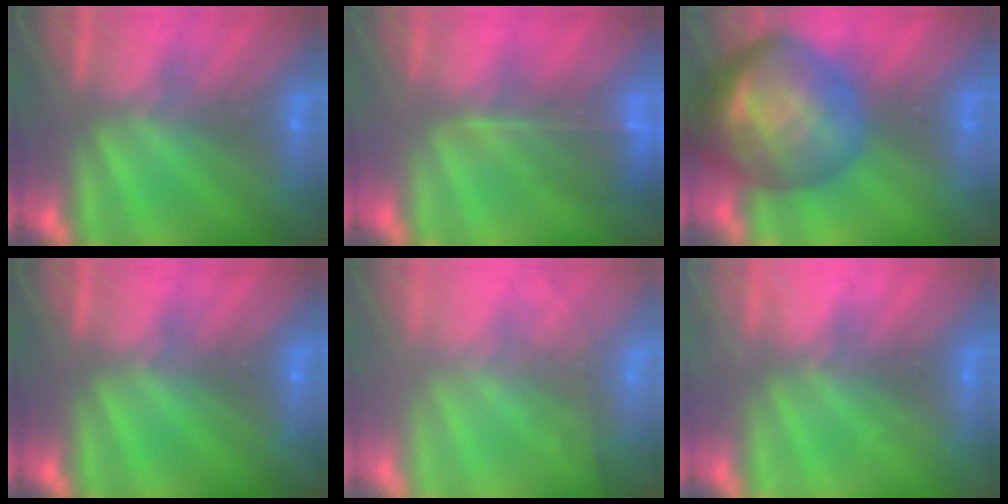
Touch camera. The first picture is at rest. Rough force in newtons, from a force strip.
{"total": 7.4}
{"total": 8.2}
{"total": 0.0}
{"total": 9.7}
{"total": 2.3}